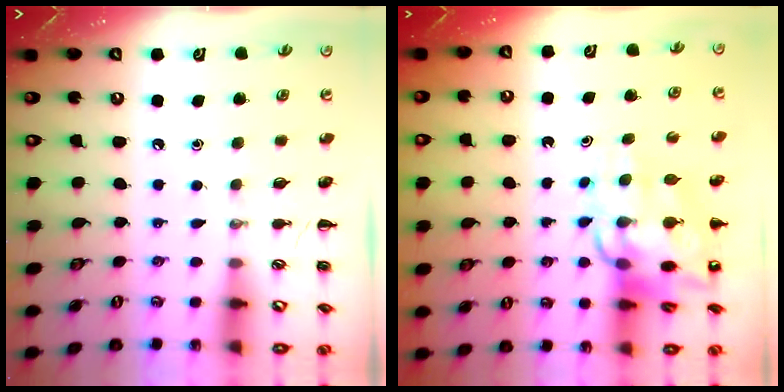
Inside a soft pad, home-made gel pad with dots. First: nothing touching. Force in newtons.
{"total": 13.0, "press": 12.5, "slide": 3.5}